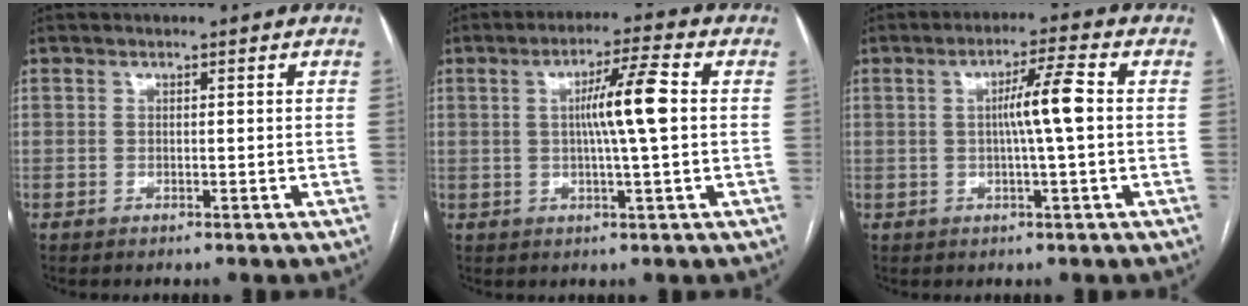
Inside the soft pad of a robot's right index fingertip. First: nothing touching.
{"total": 7.6, "force": [0.7, -0.5, 7.6], "torque": [-0.127, 0.004, 0.009]}
{"total": 6.0, "force": [0.2, -0.5, 6.0], "torque": [-0.102, 0.007, 0.005]}